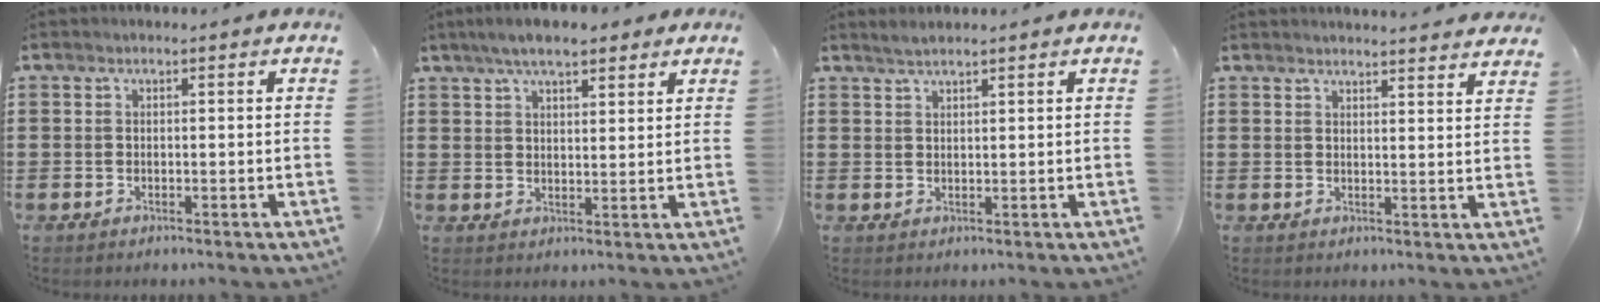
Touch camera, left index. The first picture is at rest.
{"total": 5.8, "force": [4.6, 1.6, 3.1], "torque": [-0.070, 0.005, 0.084]}
{"total": 1.5, "force": [1.4, 0.0, 0.4], "torque": [-0.010, 0.002, 0.027]}
{"total": 2.8, "force": [2.8, -0.4, 0.0], "torque": [-0.002, -0.015, 0.051]}